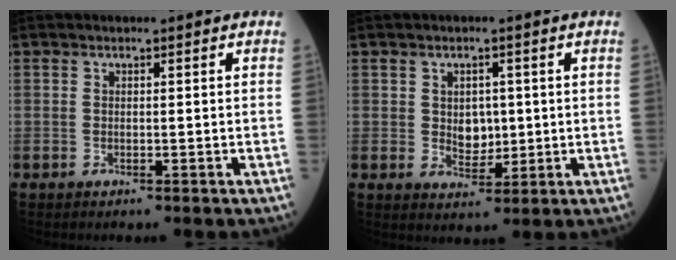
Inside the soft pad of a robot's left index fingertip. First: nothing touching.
{"total": 3.5, "force": [0.4, 2.6, 2.4], "torque": [-0.031, 0.002, 0.014]}